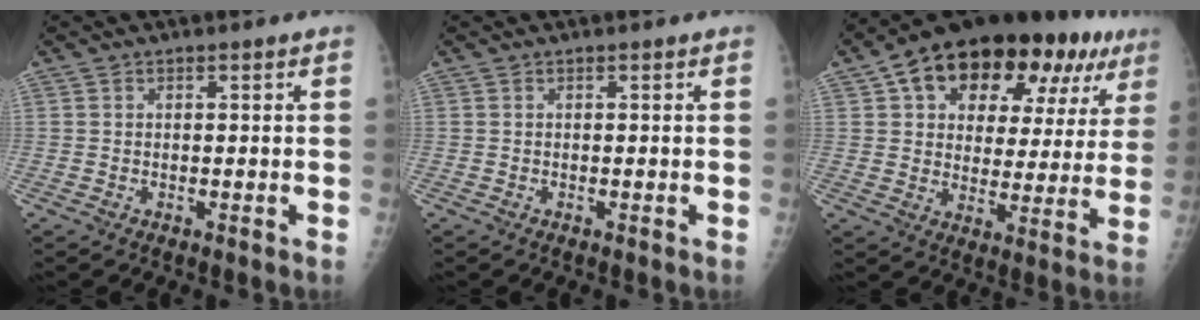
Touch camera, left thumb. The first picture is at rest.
{"total": 0.0}
{"total": 24.2, "force": [11.8, 13.4, 16.3], "torque": [-0.201, 0.017, 0.175]}